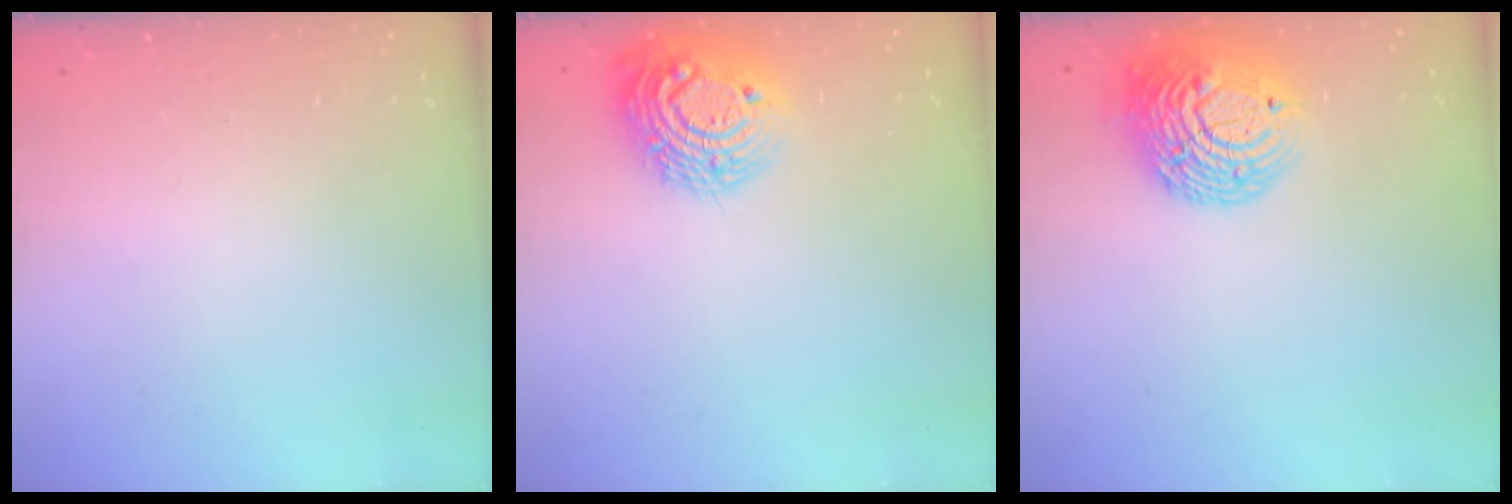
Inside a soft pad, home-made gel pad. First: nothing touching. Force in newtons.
{"total": 15.5, "press": 15.4, "slide": 1.0}
{"total": 14.2, "press": 14.1, "slide": 1.0}